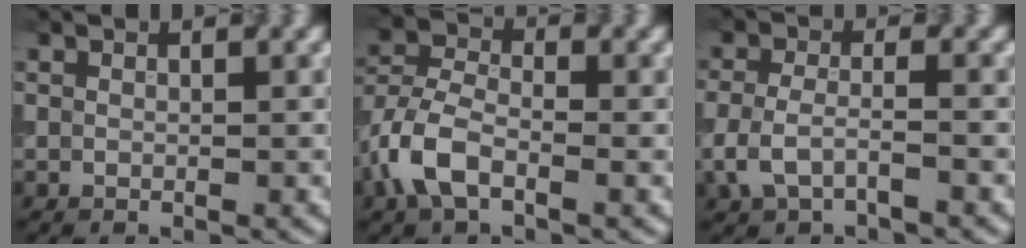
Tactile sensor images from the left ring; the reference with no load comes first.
{"total": 5.1, "force": [-2.3, 2.8, 3.6], "torque": [-0.072, 0.003, -0.057]}
{"total": 3.0, "force": [-1.3, 1.3, 2.4], "torque": [-0.056, -0.001, -0.033]}